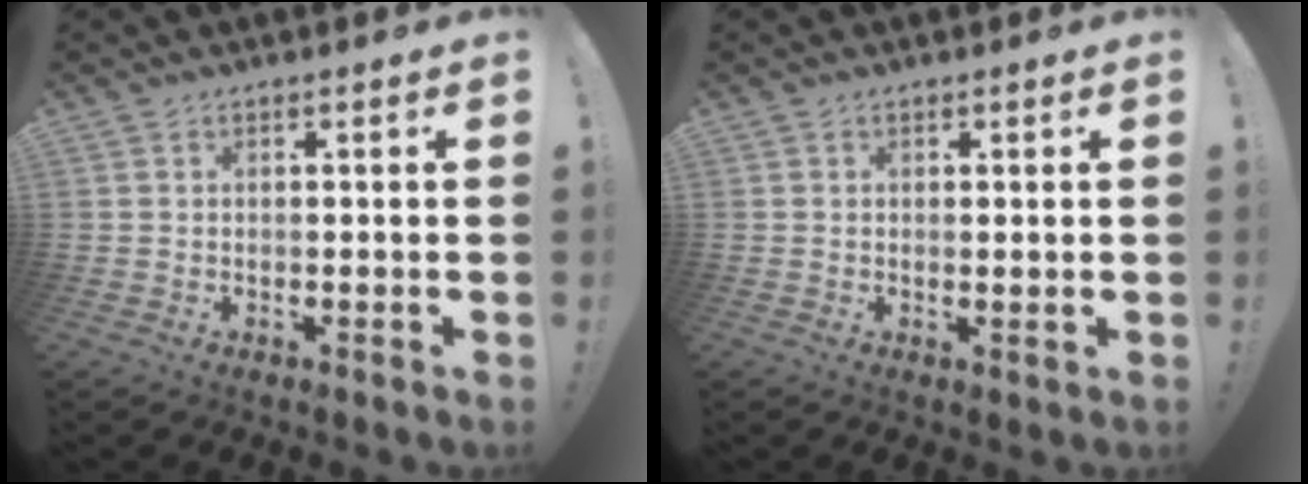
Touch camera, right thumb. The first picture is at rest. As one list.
[{"total": 0.8, "force": [0.6, -0.2, 0.6], "torque": [0.001, -0.004, 0.007]}]